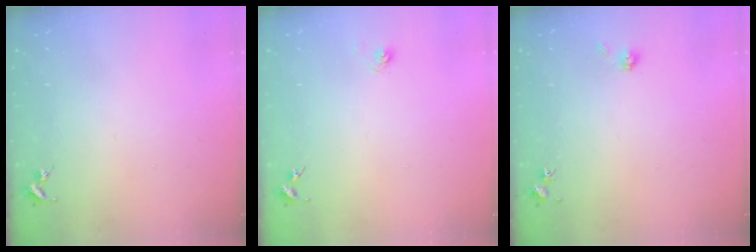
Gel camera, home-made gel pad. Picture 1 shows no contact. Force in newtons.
{"total": 2.9, "press": 2.6, "slide": 1.4}
{"total": 4.0, "press": 3.8, "slide": 1.4}